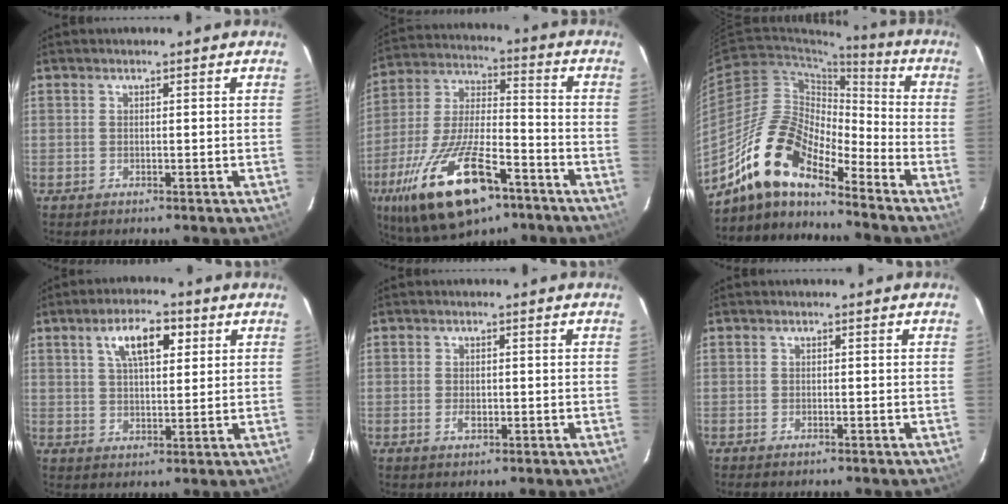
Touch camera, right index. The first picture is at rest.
{"total": 23.3, "force": [-13.0, 9.2, 17.0], "torque": [-0.344, -0.032, -0.223]}
{"total": 15.3, "force": [-12.1, 4.6, 8.2], "torque": [-0.145, 0.000, -0.241]}
{"total": 8.2, "force": [3.5, 3.3, 6.6], "torque": [-0.114, 0.018, 0.061]}
{"total": 2.2, "force": [-0.6, 1.3, 1.6], "torque": [-0.029, 0.000, -0.010]}
{"total": 1.0, "force": [-0.8, 0.4, 0.4], "torque": [-0.009, -0.002, -0.016]}